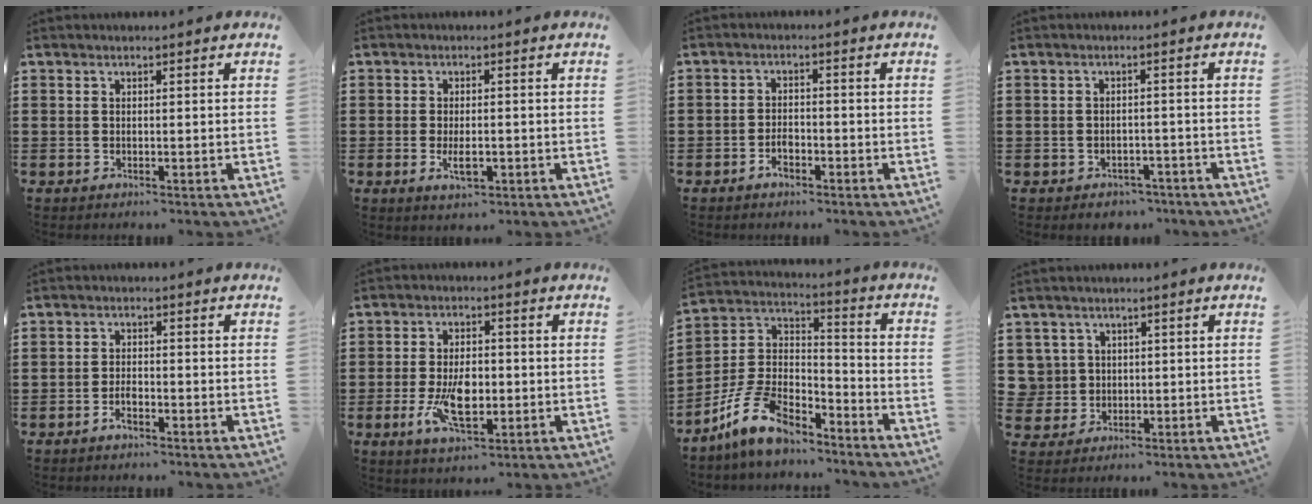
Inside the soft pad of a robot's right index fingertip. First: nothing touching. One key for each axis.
{"total": 3.4, "fx": -0.9, "fy": 1.4, "fz": 3.0, "tx": -0.061, "ty": -0.001, "tz": -0.018}
{"total": 2.3, "fx": -1.6, "fy": 1.1, "fz": 1.3, "tx": -0.027, "ty": -0.002, "tz": -0.030}
{"total": 1.3, "fx": -1.0, "fy": 0.7, "fz": -0.2, "tx": -0.003, "ty": 0.002, "tz": -0.024}
{"total": 2.2, "fx": -1.4, "fy": 0.8, "fz": 1.5, "tx": -0.031, "ty": -0.002, "tz": -0.026}
{"total": 8.2, "fx": -1.6, "fy": 4.1, "fz": 6.9, "tx": -0.143, "ty": -0.006, "tz": -0.033}
{"total": 12.3, "fx": -9.7, "fy": 4.3, "fz": 6.2, "tx": -0.149, "ty": 0.029, "tz": -0.193}
{"total": 3.3, "fx": 0.6, "fy": 3.3, "fz": 0.2, "tx": -0.030, "ty": 0.005, "tz": 0.009}